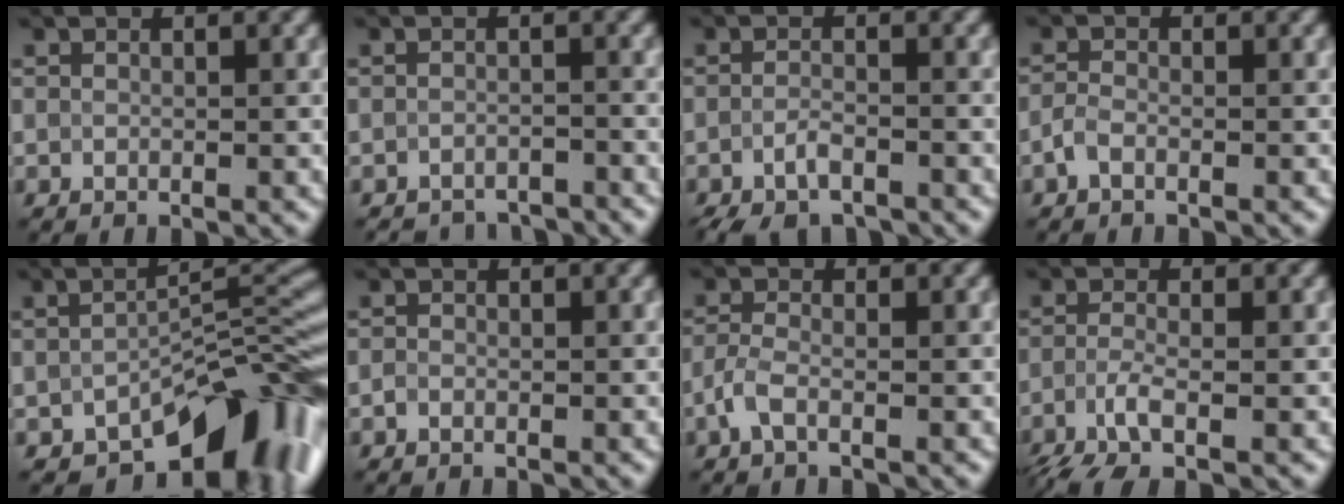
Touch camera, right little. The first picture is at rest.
{"total": 3.5, "force": [-3.5, 0.6, 0.4], "torque": [0.001, -0.006, -0.050]}
{"total": 3.4, "force": [-2.4, 1.2, 2.0], "torque": [-0.040, -0.006, -0.047]}
{"total": 1.3, "force": [-0.8, 0.6, 0.8], "torque": [-0.021, 0.001, -0.022]}
{"total": 10.8, "force": [-6.5, 4.6, 7.4], "torque": [-0.080, -0.002, -0.112]}
{"total": 0.6, "force": [-0.4, 0.3, 0.2], "torque": [-0.004, -0.002, -0.009]}
{"total": 1.8, "force": [-1.0, 0.6, 1.4], "torque": [-0.032, 0.001, -0.026]}
{"total": 3.5, "force": [-1.8, 1.0, 2.9], "torque": [-0.066, -0.011, -0.043]}